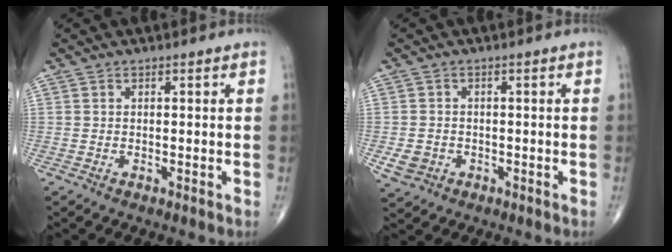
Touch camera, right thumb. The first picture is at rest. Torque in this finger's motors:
{"motor_torque": [0.53, 0.31, -0.14, -0.26, 0.04]}